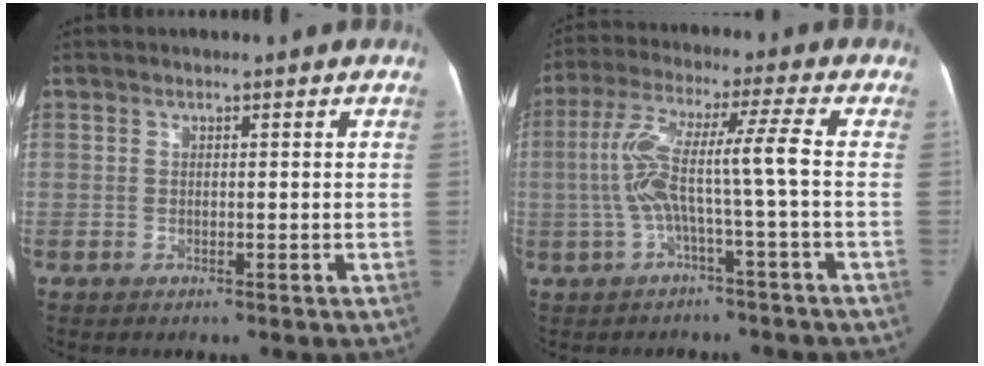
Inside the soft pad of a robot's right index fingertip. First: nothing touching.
{"total": 9.1, "force": [-1.3, -1.0, 8.9], "torque": [-0.183, 0.033, -0.023]}